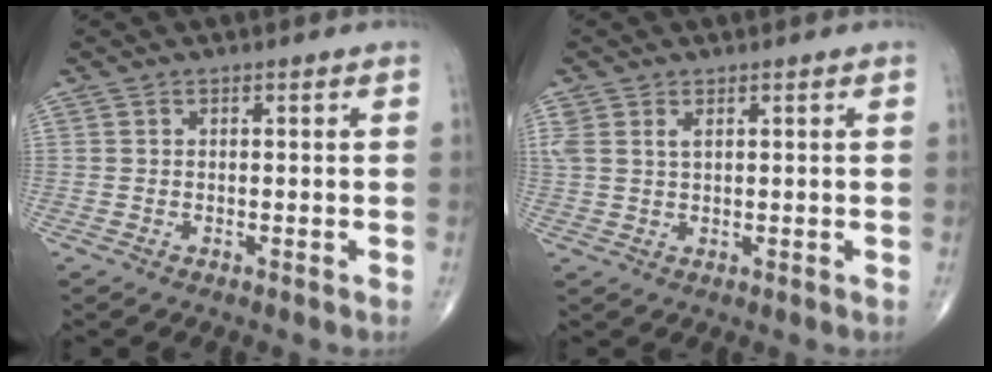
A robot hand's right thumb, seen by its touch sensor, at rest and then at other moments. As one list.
[{"total": 2.8, "force": [1.4, 1.5, 1.9], "torque": [-0.048, 0.010, 0.036]}]